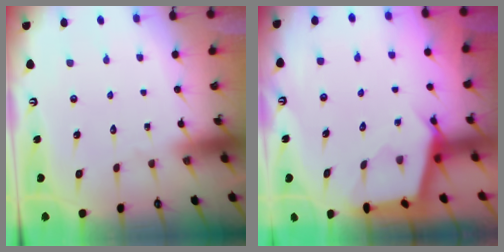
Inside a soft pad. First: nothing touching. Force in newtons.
{"total": 2.5, "press": 2.5, "slide": 0.3}